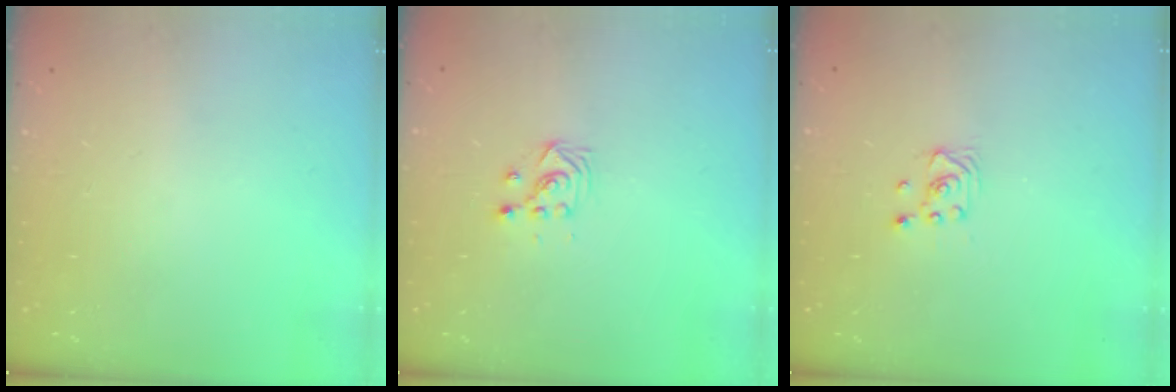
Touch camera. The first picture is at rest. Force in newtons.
{"total": 2.7, "press": 2.7, "slide": 0.3}
{"total": 2.6, "press": 2.6, "slide": 0.3}